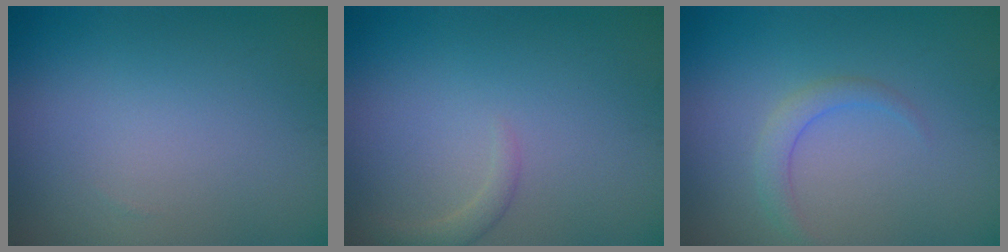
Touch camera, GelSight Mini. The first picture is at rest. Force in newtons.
{"total": 1.2, "press": 1.2, "slide": 0.1}
{"total": 1.6, "press": 1.6, "slide": 0.1}